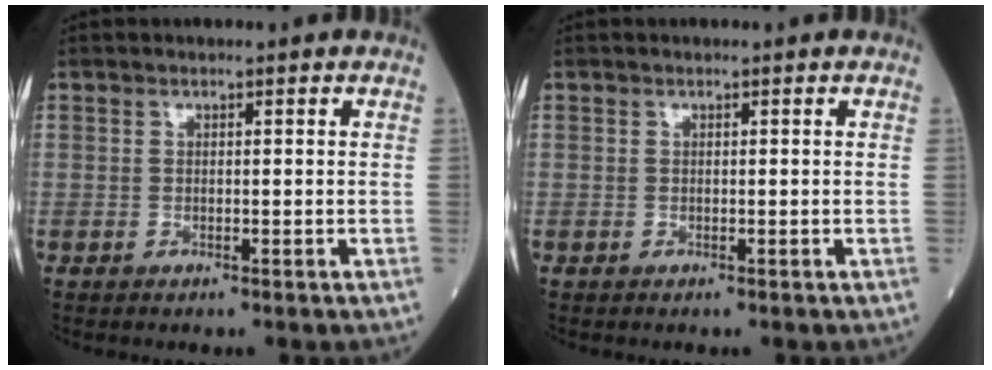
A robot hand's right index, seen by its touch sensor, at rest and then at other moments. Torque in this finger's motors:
{"motor_torque": [0.00, 0.00, 0.00, -0.01]}